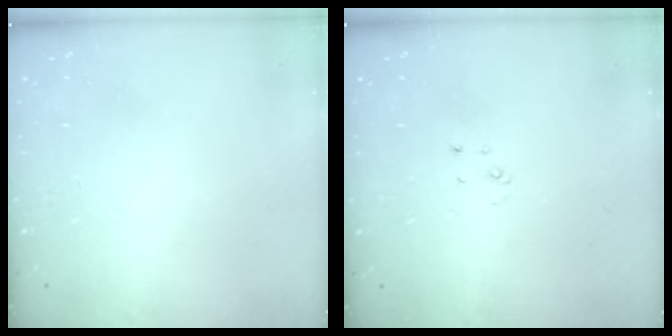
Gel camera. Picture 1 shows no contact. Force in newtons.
{"total": 2.0, "press": 2.0, "slide": 0.2}